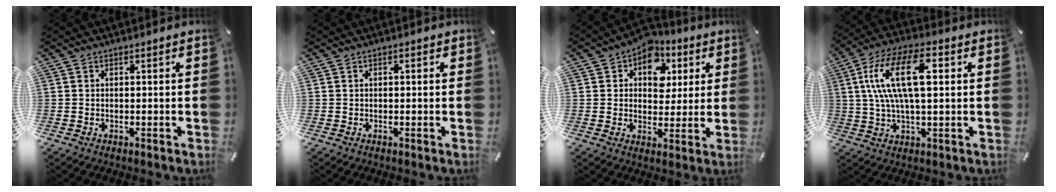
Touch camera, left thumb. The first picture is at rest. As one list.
[{"total": 0.5, "force": [0.1, 0.3, 0.4], "torque": [-0.007, 0.004, 0.000]}, {"total": 9.6, "force": [4.0, 7.6, 4.3], "torque": [-0.057, -0.026, 0.067]}, {"total": 16.3, "force": [3.5, 7.2, 14.2], "torque": [-0.301, 0.007, 0.056]}]